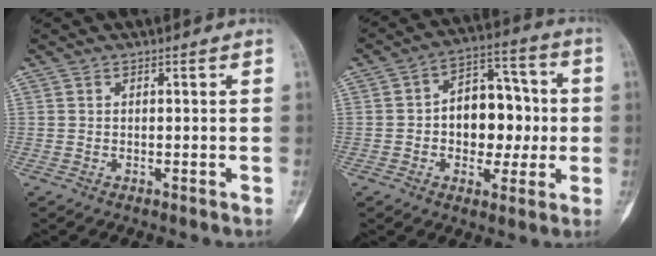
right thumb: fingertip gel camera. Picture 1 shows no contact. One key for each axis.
{"total": 13.5, "fx": -0.5, "fy": 9.2, "fz": 9.9, "tx": -0.092, "ty": 0.032, "tz": -0.008}